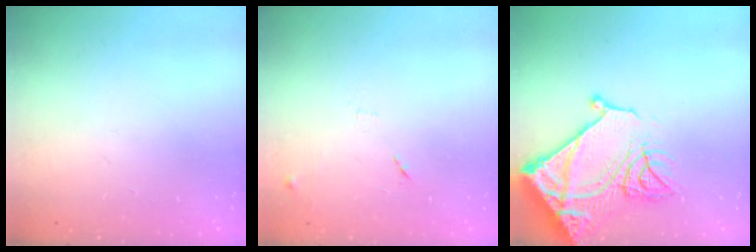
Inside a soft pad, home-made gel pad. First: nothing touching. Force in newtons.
{"total": 9.2, "press": 9.1, "slide": 0.7}
{"total": 22.0, "press": 21.8, "slide": 2.5}